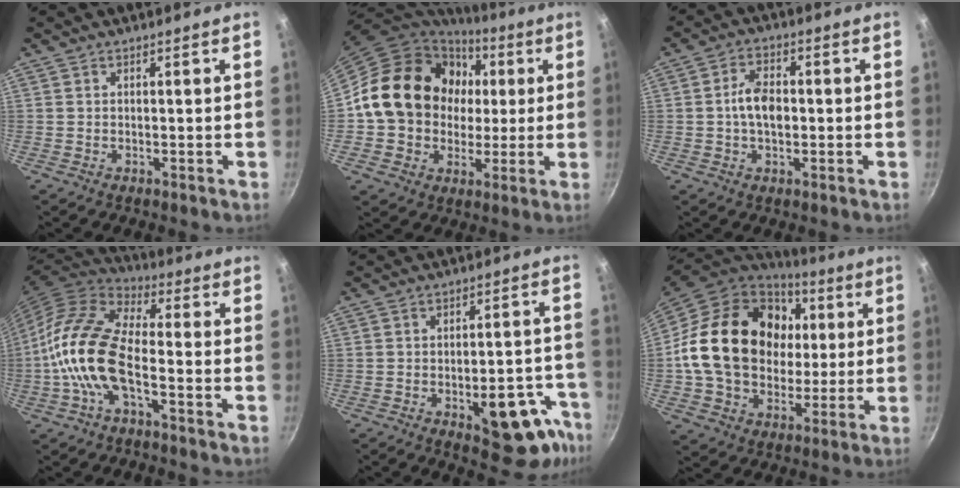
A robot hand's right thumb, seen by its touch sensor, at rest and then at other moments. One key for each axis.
{"total": 20.2, "fx": 2.6, "fy": 17.2, "fz": 10.4, "tx": -0.152, "ty": 0.022, "tz": 0.046}
{"total": 6.4, "fx": -0.3, "fy": 3.8, "fz": 5.1, "tx": -0.080, "ty": 0.016, "tz": -0.012}
{"total": 15.0, "fx": -4.2, "fy": 6.7, "fz": 12.8, "tx": -0.247, "ty": 0.036, "tz": -0.099}
{"total": 14.4, "fx": -6.7, "fy": 6.6, "fz": 11.0, "tx": -0.066, "ty": 0.036, "tz": -0.081}
{"total": 25.0, "fx": 3.1, "fy": 19.3, "fz": 15.6, "tx": -0.249, "ty": 0.022, "tz": 0.059}